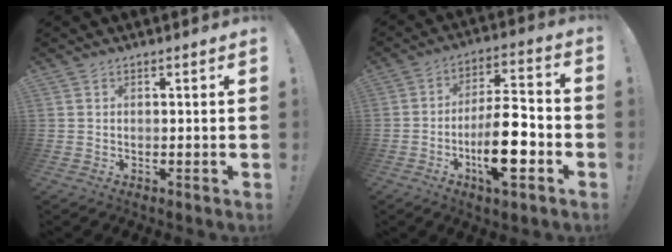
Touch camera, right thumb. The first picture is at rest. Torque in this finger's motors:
{"motor_torque": [2.49, 1.67, 1.30, -1.21, 0.09]}